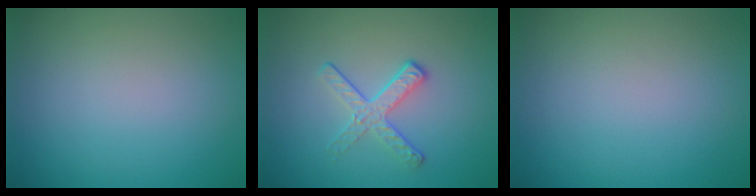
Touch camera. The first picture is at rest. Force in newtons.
{"total": 2.4, "press": 1.7, "slide": 1.7}
{"total": 0.0}